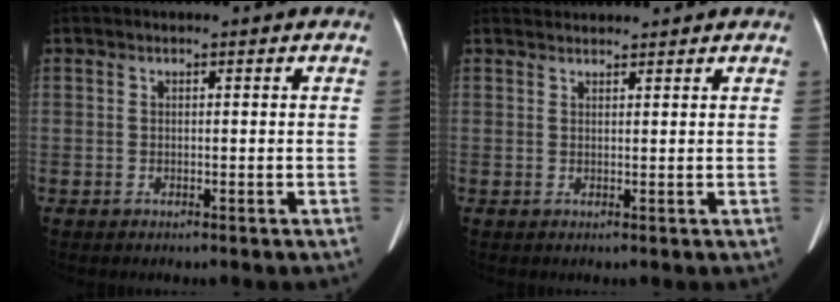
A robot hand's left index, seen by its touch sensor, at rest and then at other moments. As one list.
[{"total": 3.2, "force": [3.1, 0.4, 0.1], "torque": [-0.008, 0.032, 0.050]}]